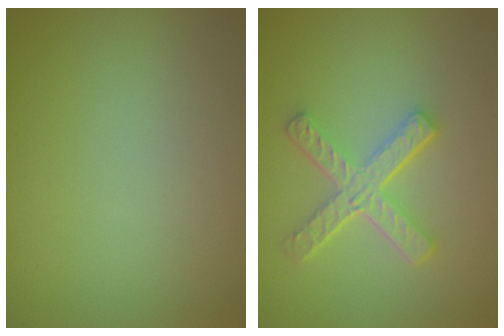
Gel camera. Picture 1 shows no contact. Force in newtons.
{"total": 4.5, "press": 3.3, "slide": 3.1}